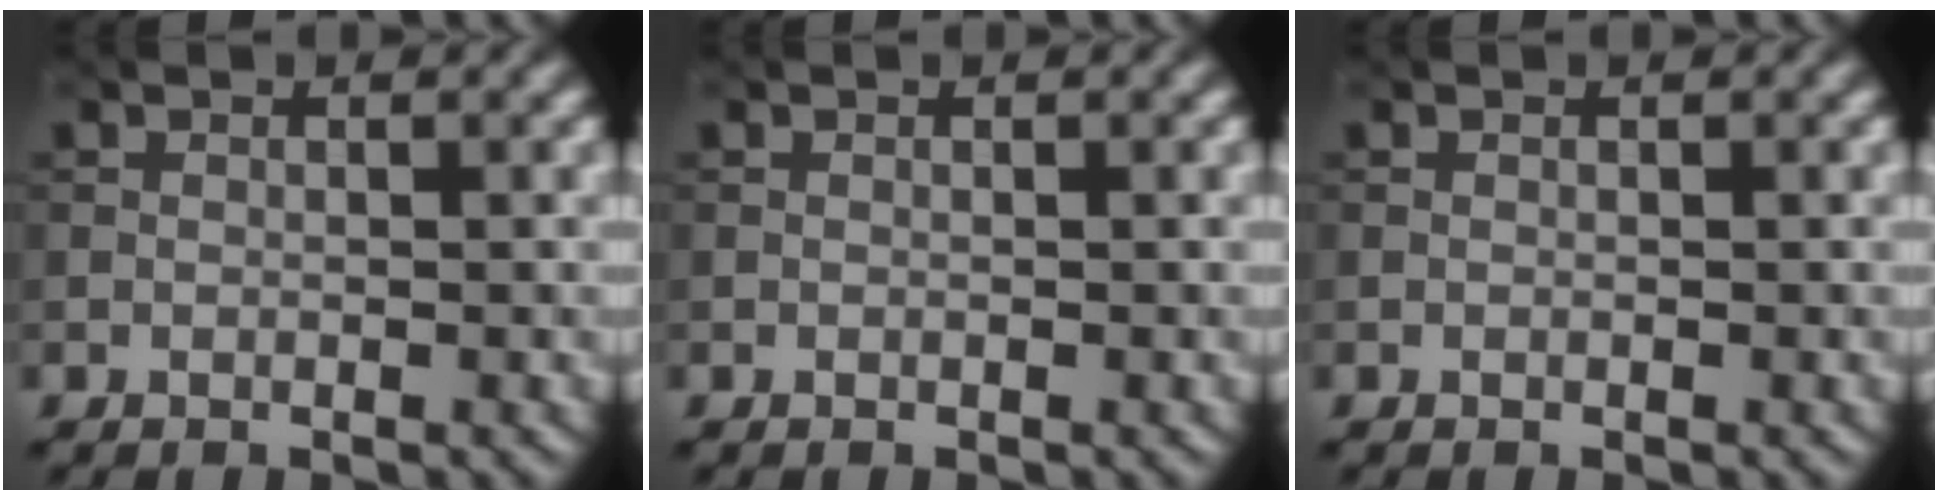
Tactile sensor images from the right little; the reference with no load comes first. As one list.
[{"total": 0.0}, {"total": 0.0}]